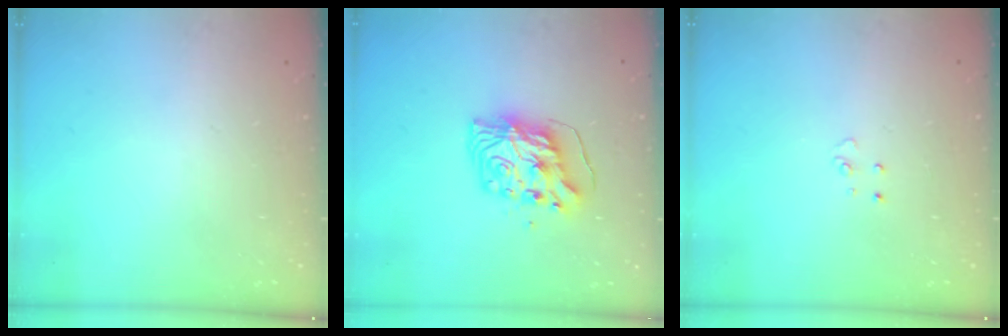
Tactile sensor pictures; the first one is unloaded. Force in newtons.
{"total": 8.3, "press": 8.3, "slide": 0.9}
{"total": 2.9, "press": 2.9, "slide": 0.2}